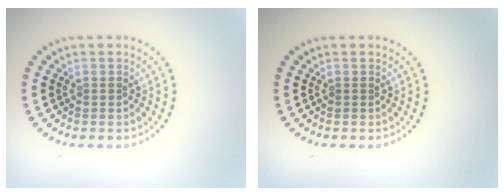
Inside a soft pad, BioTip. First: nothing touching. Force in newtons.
{"total": 0.0}